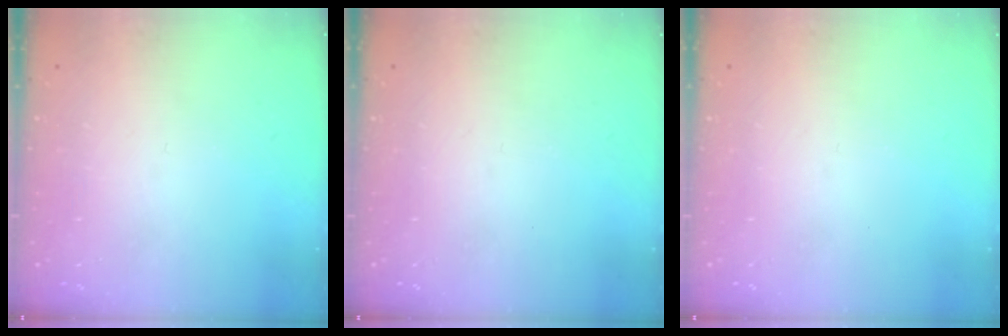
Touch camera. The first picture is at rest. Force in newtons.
{"total": 0.0}
{"total": 0.0}